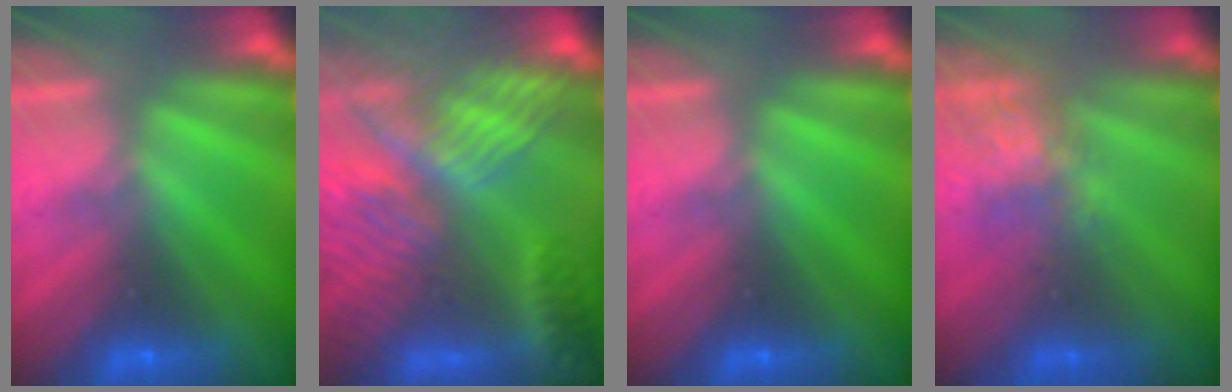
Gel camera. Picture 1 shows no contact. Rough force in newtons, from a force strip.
{"total": 7.9}
{"total": 0.0}
{"total": 3.7}